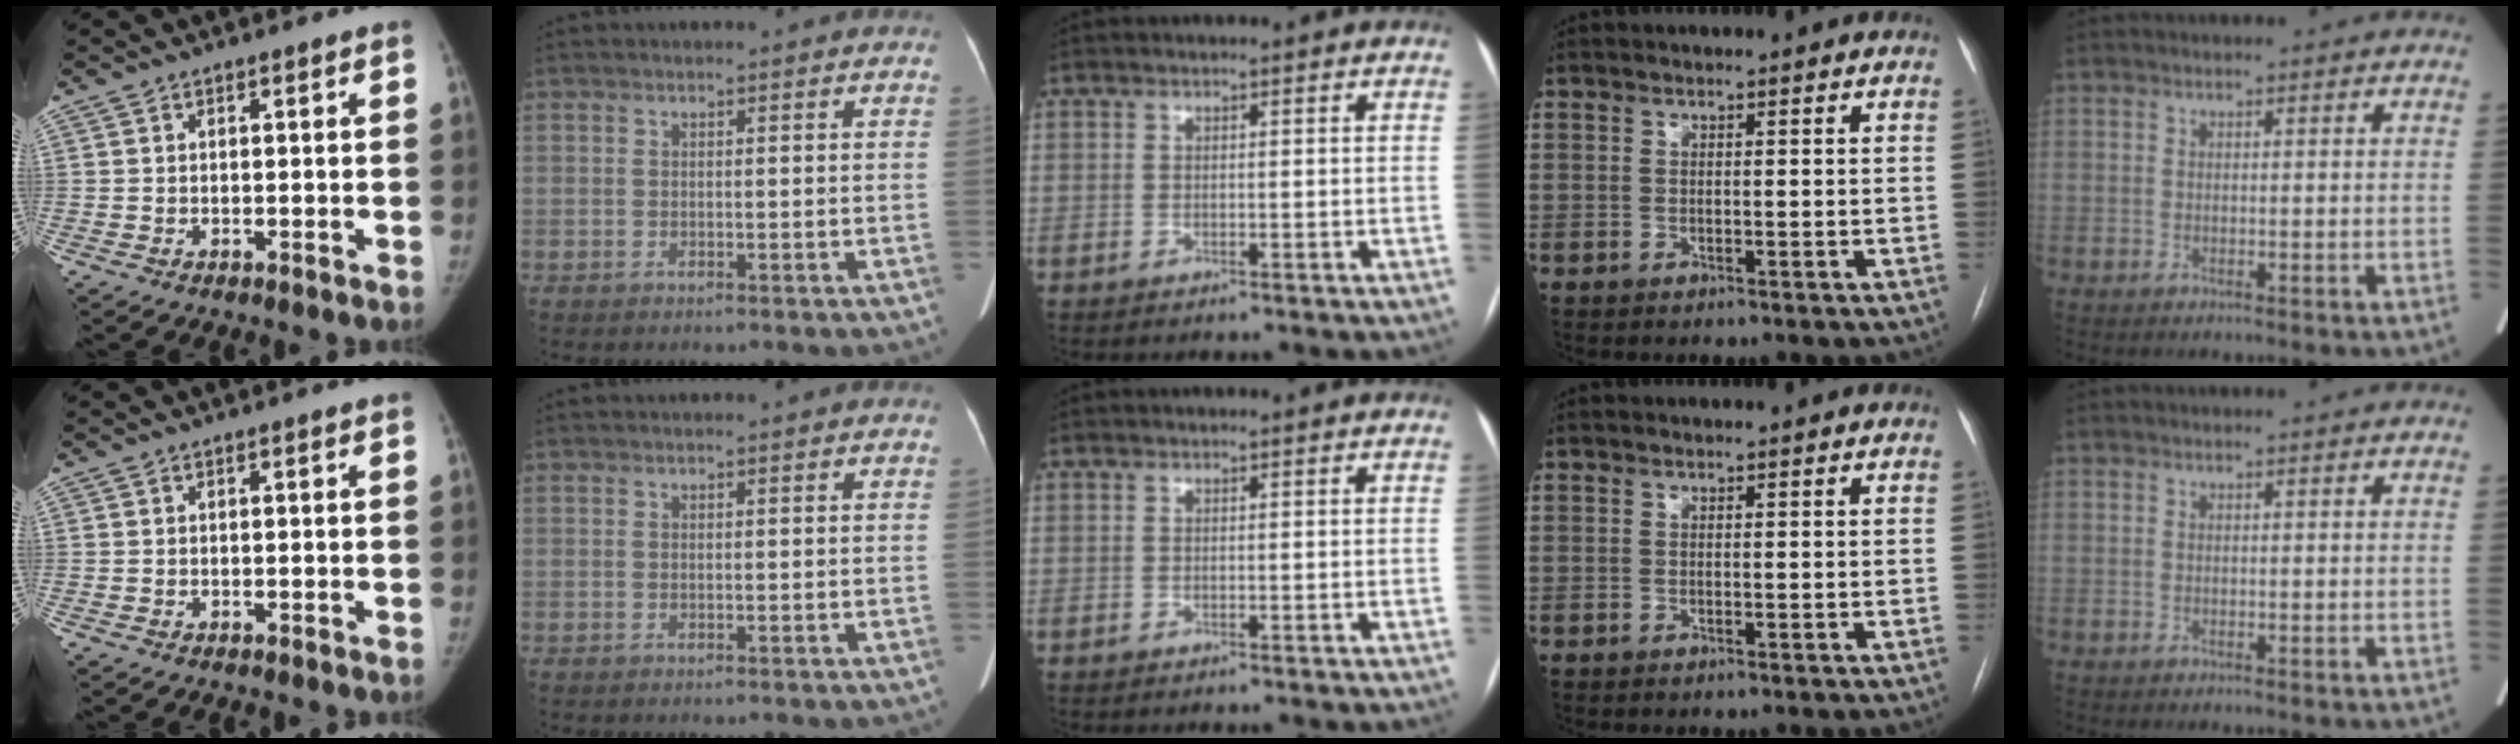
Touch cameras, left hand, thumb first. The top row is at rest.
{}